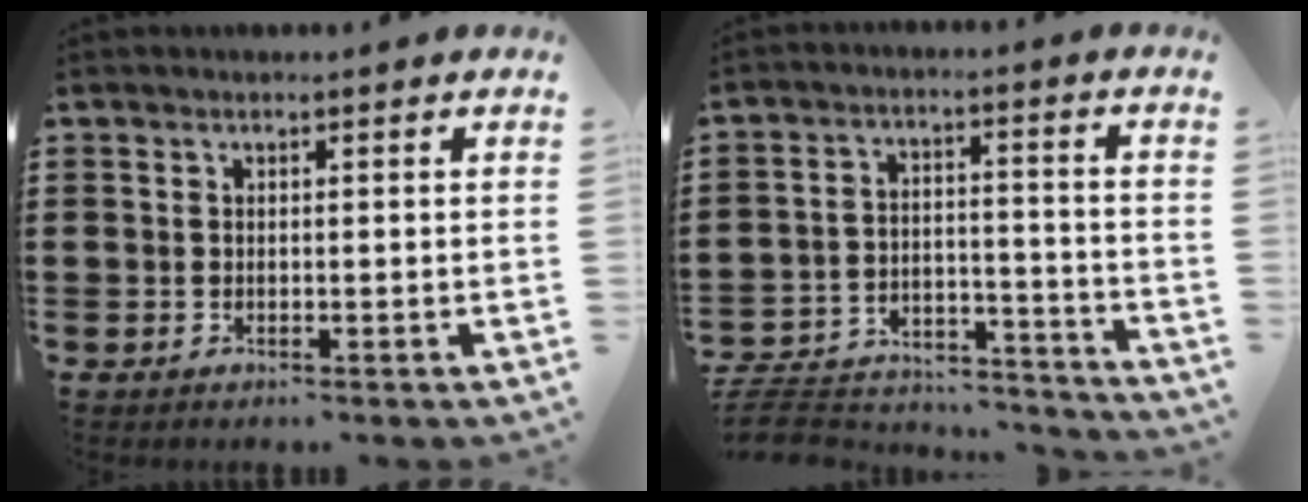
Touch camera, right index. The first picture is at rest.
{"total": 7.1, "force": [-6.7, 1.4, 1.9], "torque": [-0.043, 0.008, -0.135]}